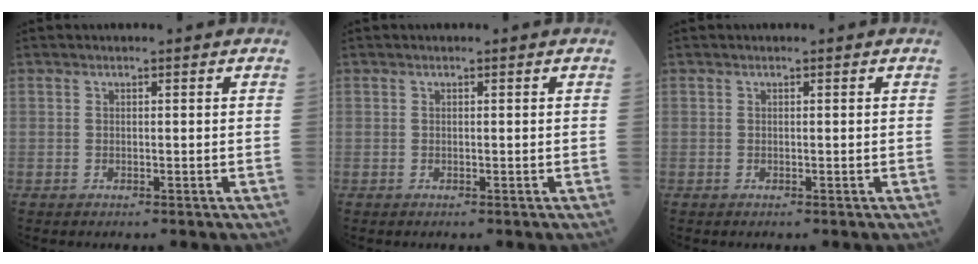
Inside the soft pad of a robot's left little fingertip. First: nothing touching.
{"total": 0.0}
{"total": 0.0}